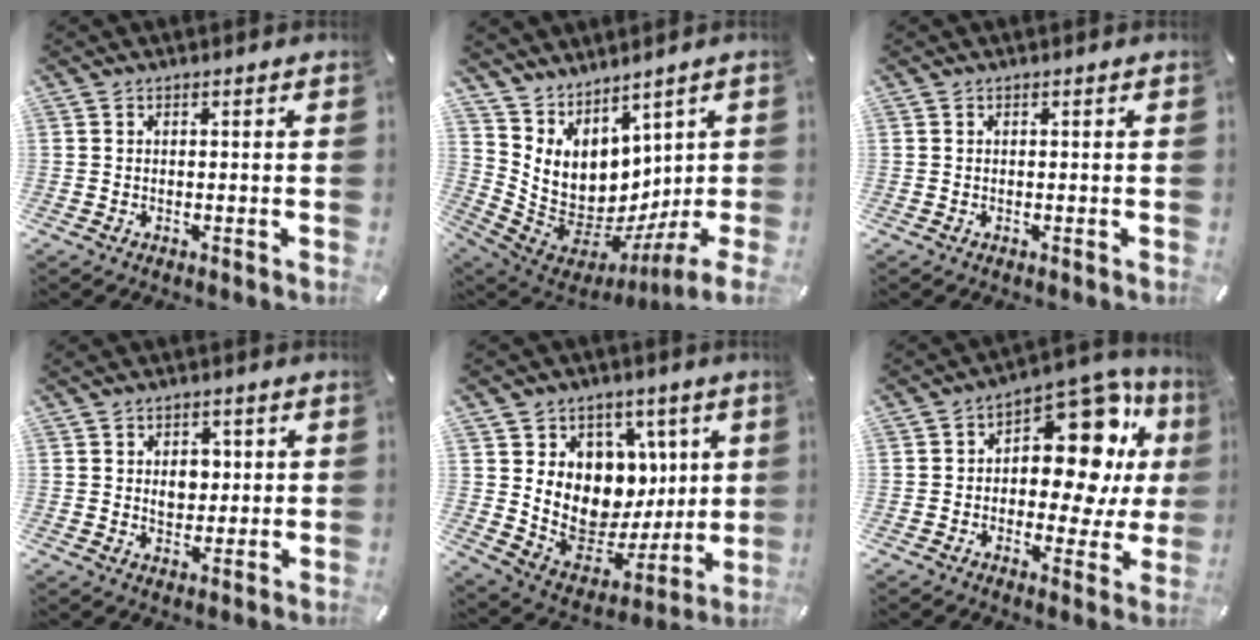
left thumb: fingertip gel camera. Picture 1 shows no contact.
{"total": 7.7, "force": [2.7, 6.0, 3.9], "torque": [-0.115, -0.057, 0.065]}
{"total": 0.0}
{"total": 5.0, "force": [0.9, 3.9, 3.0], "torque": [-0.025, -0.010, 0.007]}
{"total": 12.0, "force": [2.5, 11.2, 3.6], "torque": [-0.030, -0.054, 0.067]}
{"total": 17.5, "force": [4.8, 10.2, 13.4], "torque": [-0.168, -0.040, 0.075]}